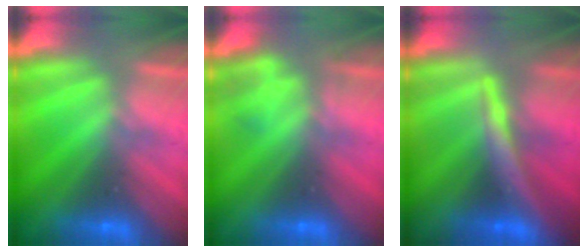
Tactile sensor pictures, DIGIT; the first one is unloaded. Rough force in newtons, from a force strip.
{"total": 2.2}
{"total": 4.5}